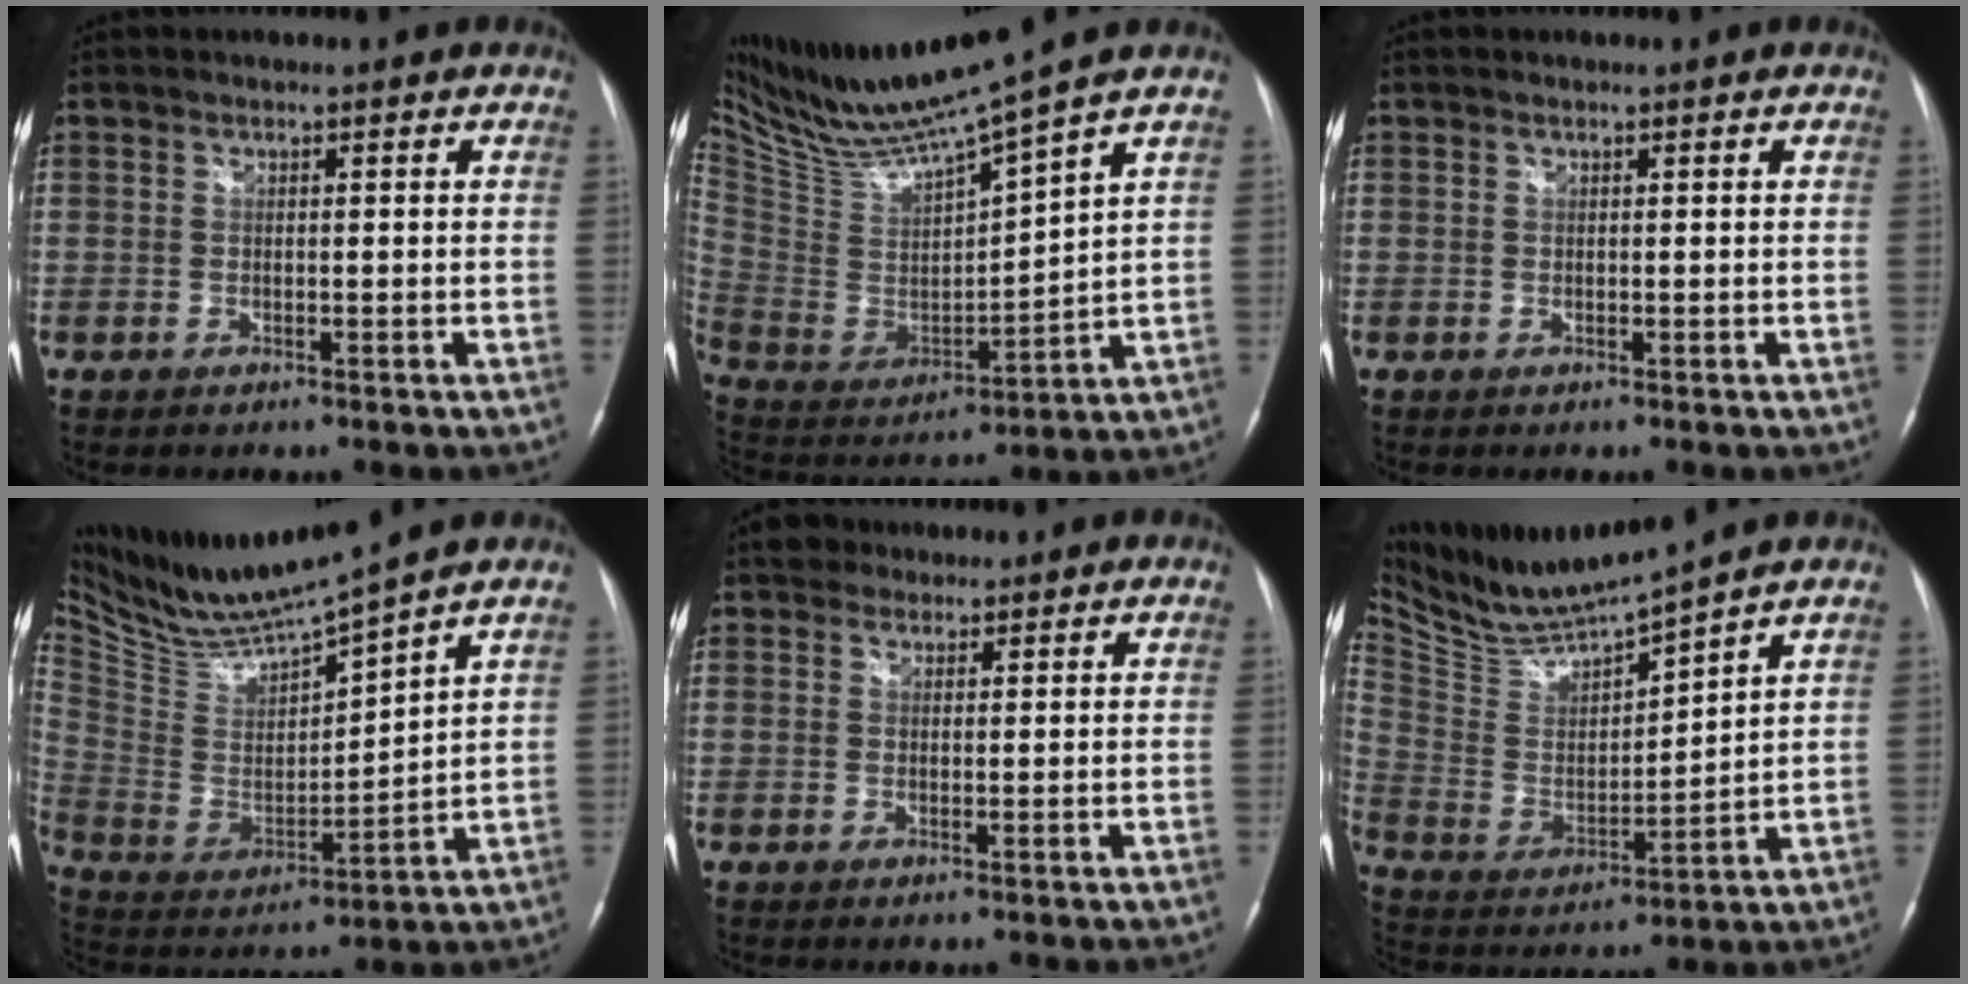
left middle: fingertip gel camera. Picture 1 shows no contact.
{"total": 16.1, "force": [13.8, -1.1, 8.3], "torque": [-0.161, -0.008, 0.267]}
{"total": 0.0}
{"total": 14.3, "force": [13.2, -0.9, 5.4], "torque": [-0.114, -0.011, 0.258]}
{"total": 2.5, "force": [1.8, 1.7, 0.3], "torque": [-0.005, 0.015, 0.027]}
{"total": 11.0, "force": [10.5, -1.2, 3.0], "torque": [-0.071, -0.008, 0.216]}